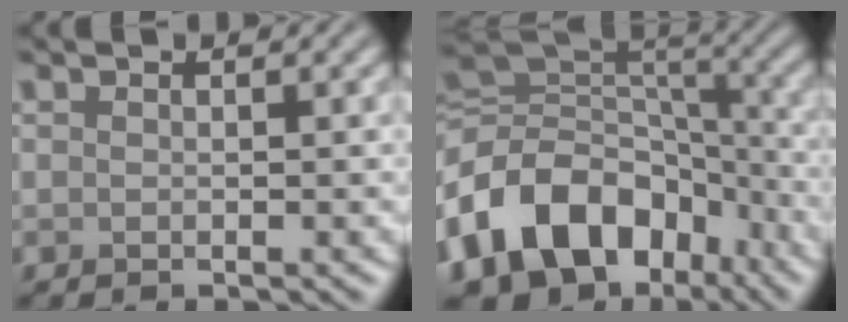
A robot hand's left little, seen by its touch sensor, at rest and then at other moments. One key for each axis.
{"total": 13.9, "fx": -6.1, "fy": 9.9, "fz": 7.6, "tx": -0.152, "ty": 0.004, "tz": -0.112}